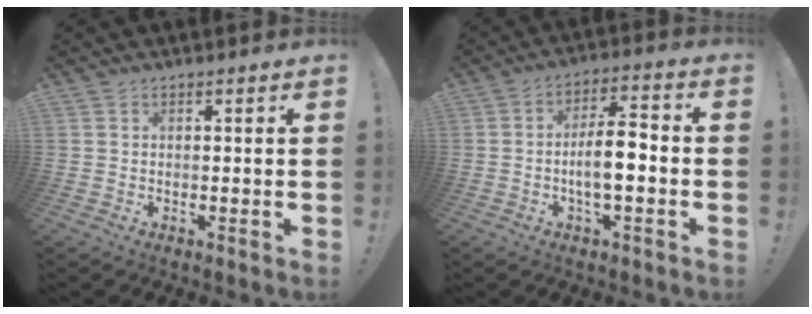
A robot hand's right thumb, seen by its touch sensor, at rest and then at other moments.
{"total": 9.8, "force": [-2.2, 3.4, 8.9], "torque": [-0.163, 0.016, -0.042]}